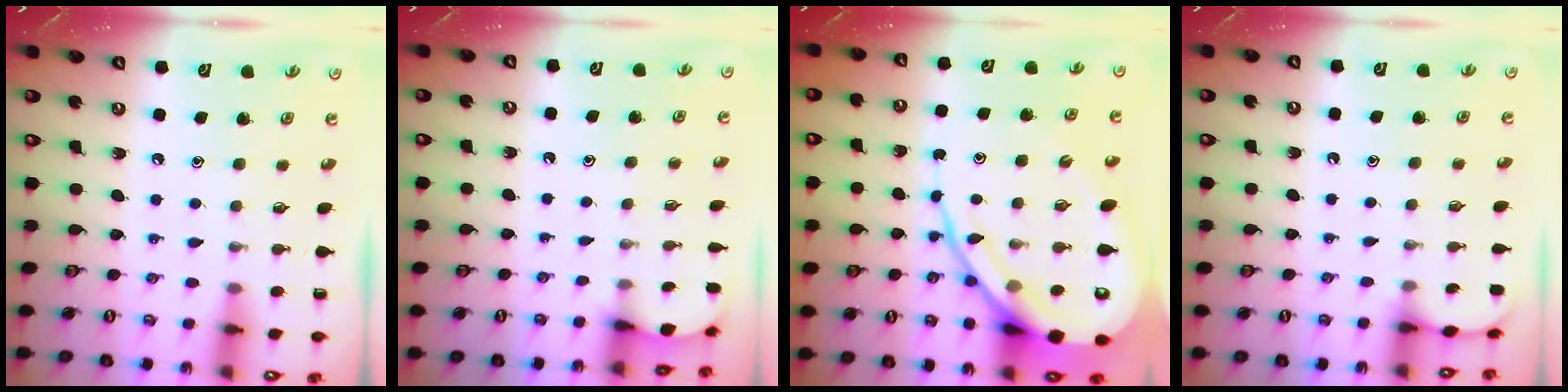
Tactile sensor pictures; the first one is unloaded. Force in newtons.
{"total": 2.1, "press": 2.1, "slide": 0.2}
{"total": 16.7, "press": 16.6, "slide": 1.8}
{"total": 3.5, "press": 3.5, "slide": 0.4}